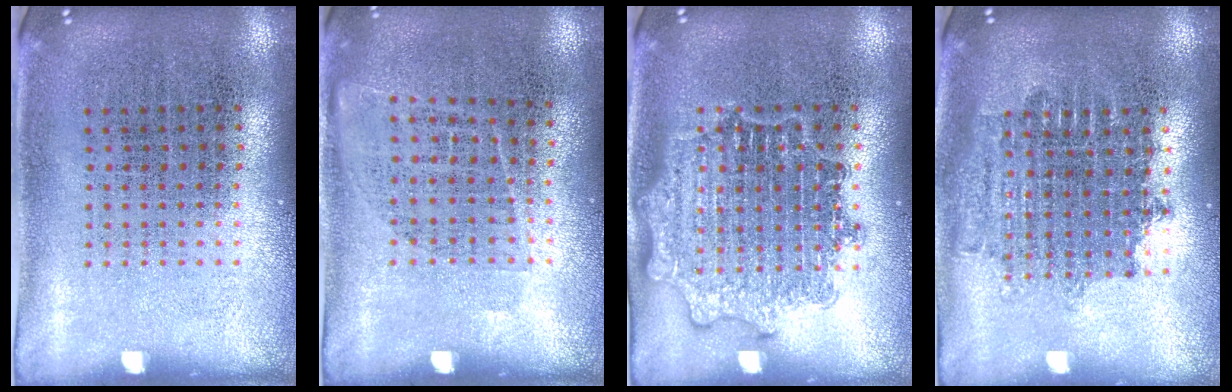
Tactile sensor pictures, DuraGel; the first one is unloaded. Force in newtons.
{"total": 1.0, "press": 0.8, "slide": 0.6}
{"total": 1.7, "press": 1.7, "slide": 0.4}
{"total": 1.6, "press": 1.3, "slide": 0.9}